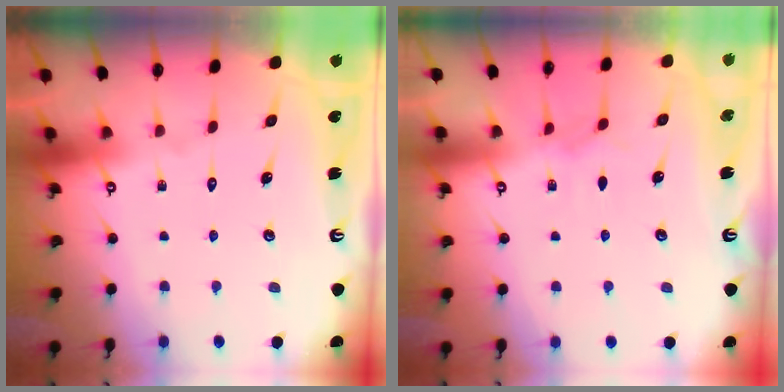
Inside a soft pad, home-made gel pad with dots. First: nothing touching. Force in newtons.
{"total": 3.6, "press": 3.5, "slide": 0.5}